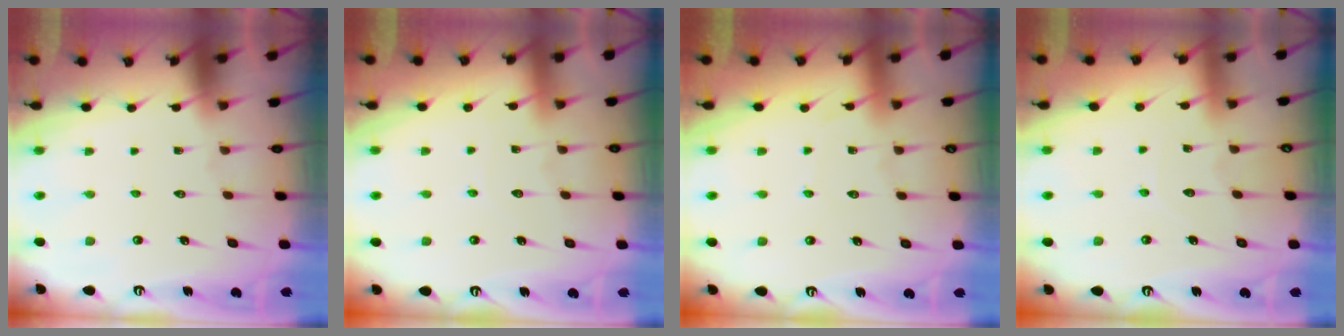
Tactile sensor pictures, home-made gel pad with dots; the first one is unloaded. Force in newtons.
{"total": 4.1, "press": 4.1, "slide": 0.4}
{"total": 2.6, "press": 2.5, "slide": 0.3}
{"total": 4.5, "press": 4.5, "slide": 0.5}